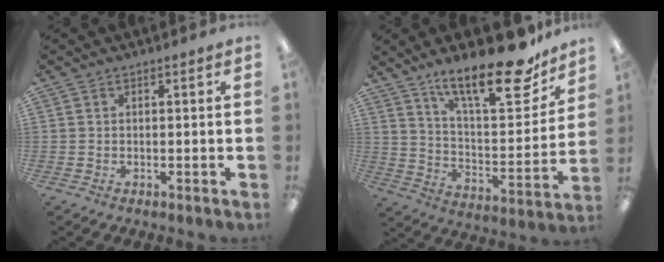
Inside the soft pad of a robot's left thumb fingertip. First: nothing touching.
{"total": 22.4, "force": [16.7, 6.4, 13.6], "torque": [-0.198, -0.118, 0.272]}